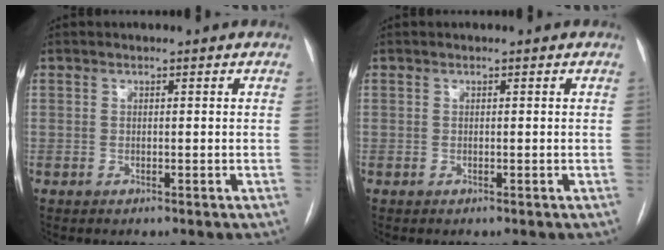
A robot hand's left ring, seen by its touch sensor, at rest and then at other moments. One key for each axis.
{"total": 0.0}